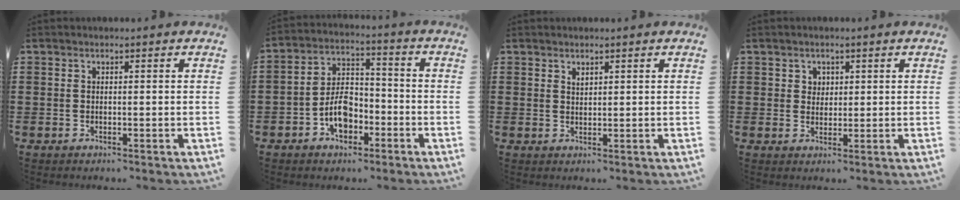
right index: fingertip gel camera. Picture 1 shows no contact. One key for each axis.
{"total": 6.7, "fx": -3.0, "fy": 4.3, "fz": 4.2, "tx": -0.078, "ty": 0.010, "tz": -0.058}
{"total": 1.0, "fx": 0.8, "fy": 0.5, "fz": 0.4, "tx": -0.009, "ty": 0.002, "tz": 0.016}
{"total": 2.0, "fx": 0.9, "fy": 1.7, "fz": 0.2, "tx": -0.010, "ty": 0.010, "tz": 0.016}